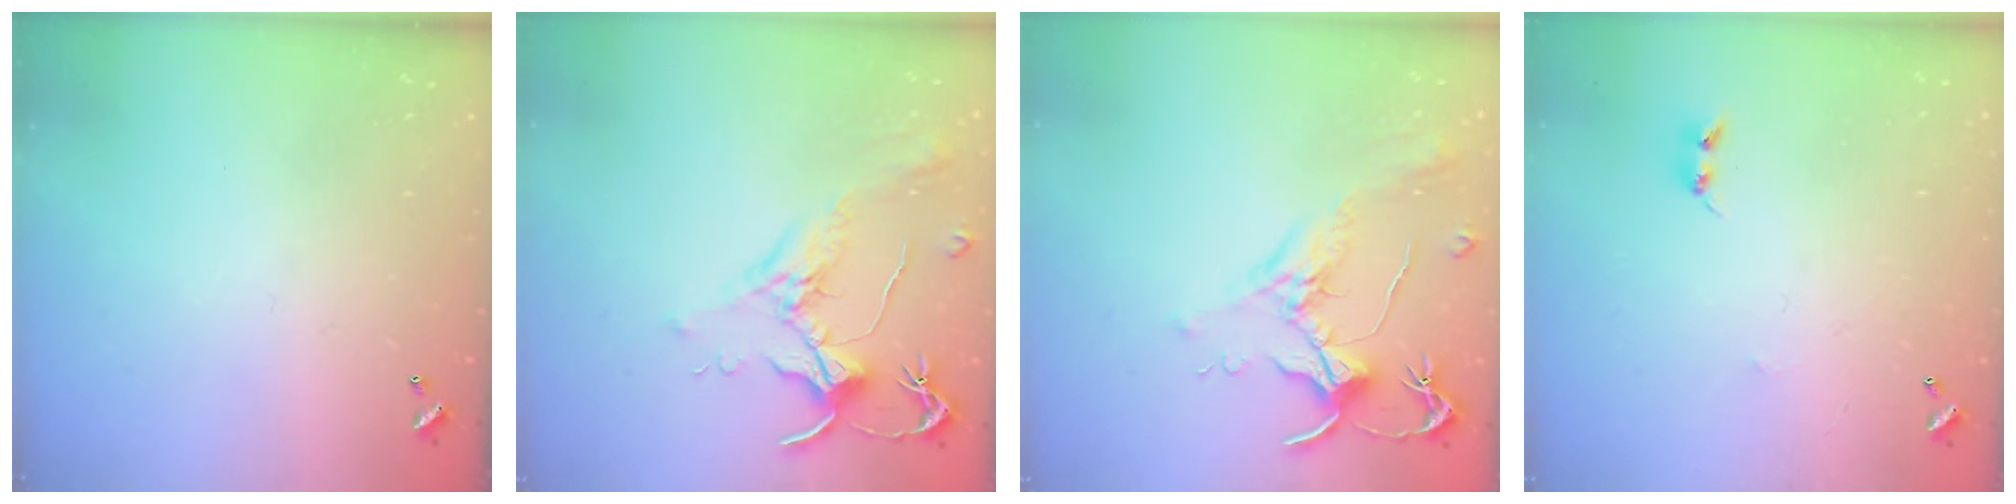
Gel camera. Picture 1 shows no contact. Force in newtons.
{"total": 1.8, "press": 1.7, "slide": 0.6}
{"total": 1.8, "press": 1.7, "slide": 0.6}
{"total": 2.5, "press": 2.5, "slide": 0.4}